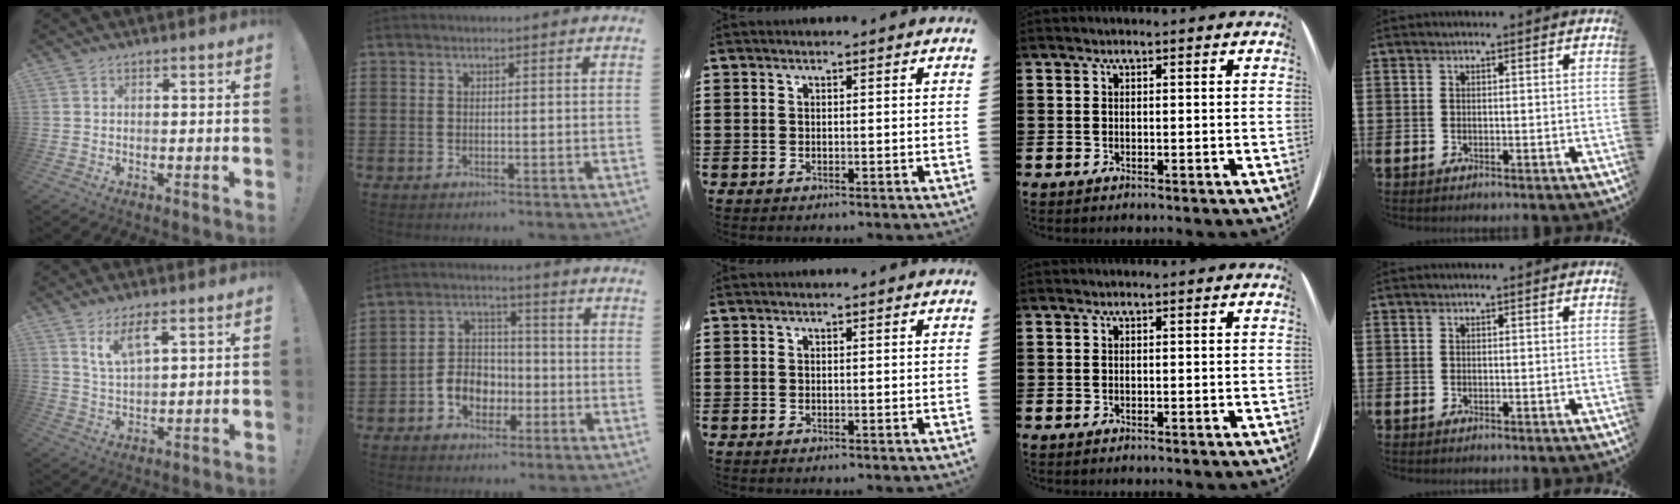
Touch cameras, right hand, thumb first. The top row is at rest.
{"thumb": {"total": 7.5, "force": [4.6, 2.1, 5.5], "torque": [-0.104, -0.016, 0.080]}, "index": {"total": 5.8, "force": [-2.5, 4.8, 2.0], "torque": [-0.053, 0.014, -0.049]}}